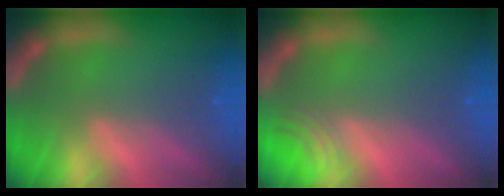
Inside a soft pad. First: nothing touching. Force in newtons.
{"total": 2.0}